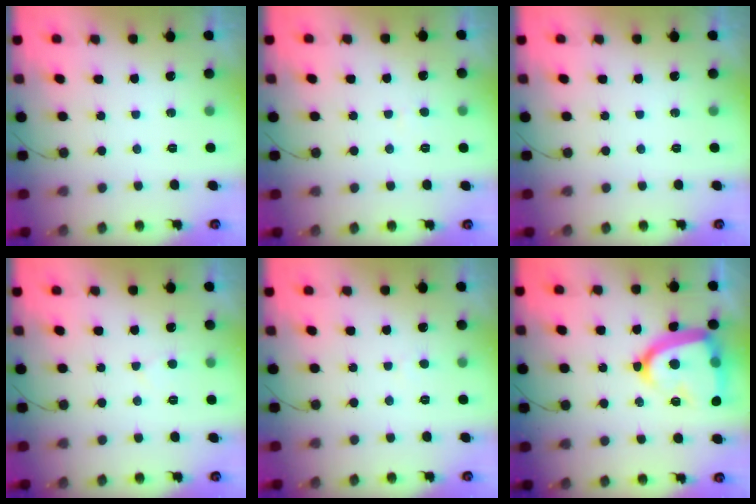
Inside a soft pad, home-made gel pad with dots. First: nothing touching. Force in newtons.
{"total": 1.8, "press": 1.7, "slide": 0.1}
{"total": 0.0}
{"total": 2.6, "press": 2.5, "slide": 0.3}
{"total": 1.6, "press": 1.6, "slide": 0.1}
{"total": 19.6, "press": 19.5, "slide": 1.7}